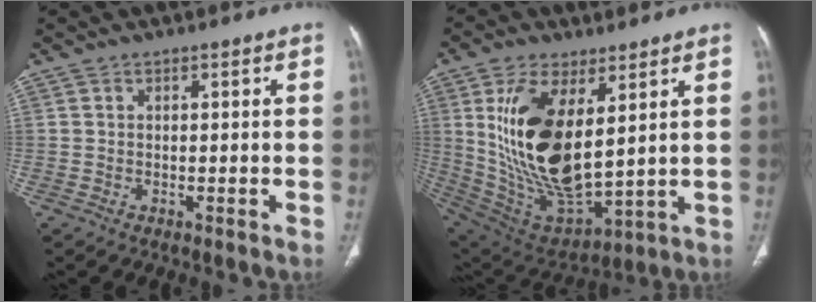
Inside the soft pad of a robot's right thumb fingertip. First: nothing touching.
{"total": 21.2, "force": [5.0, 10.0, 18.1], "torque": [-0.342, -0.033, 0.113]}